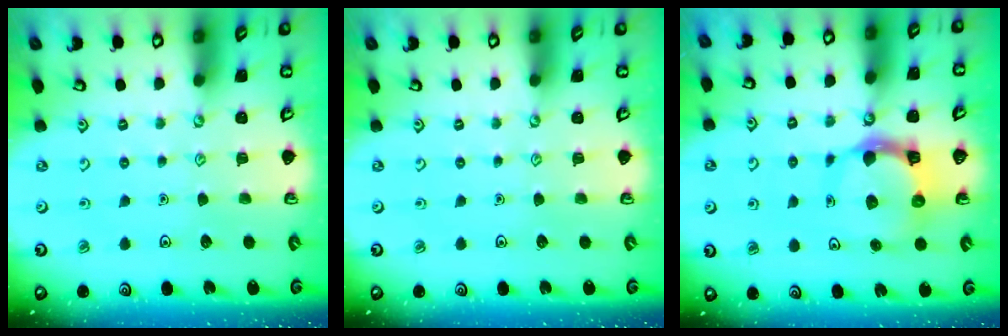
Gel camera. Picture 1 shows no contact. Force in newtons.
{"total": 0.0}
{"total": 8.7, "press": 8.6, "slide": 1.2}